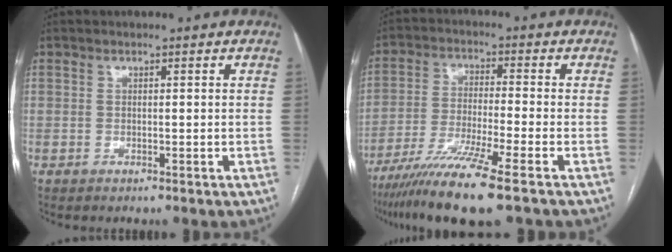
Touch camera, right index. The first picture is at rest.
{"total": 11.7, "force": [-7.9, -0.8, 8.5], "torque": [-0.163, -0.032, -0.140]}